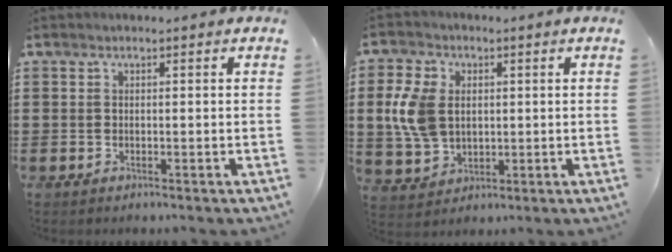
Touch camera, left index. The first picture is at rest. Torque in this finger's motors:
{"motor_torque": [0.02, 0.04, 0.05, -0.06]}